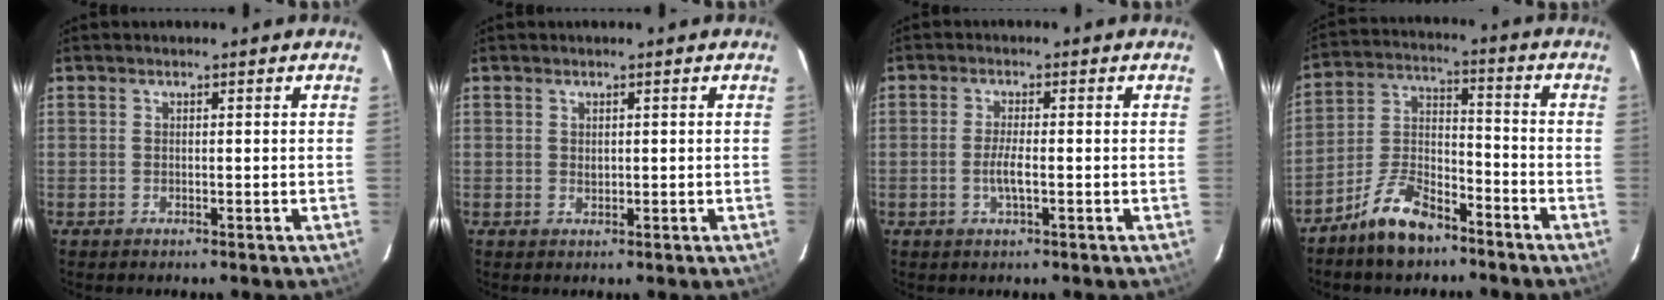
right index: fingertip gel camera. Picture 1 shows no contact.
{"total": 0.7, "force": [0.3, 0.6, 0.3], "torque": [-0.003, 0.004, 0.008]}
{"total": 3.2, "force": [-0.9, 0.4, 3.1], "torque": [-0.059, -0.002, -0.017]}
{"total": 10.8, "force": [-7.9, 4.6, 5.8], "torque": [-0.125, 0.020, -0.146]}